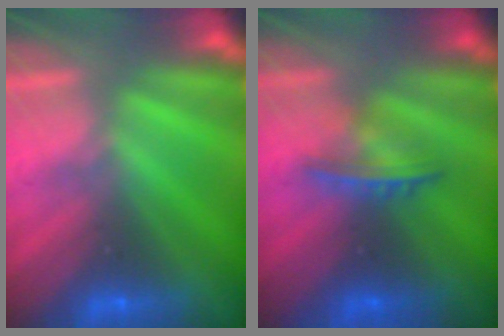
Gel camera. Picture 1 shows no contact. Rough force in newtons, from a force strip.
{"total": 4.2}